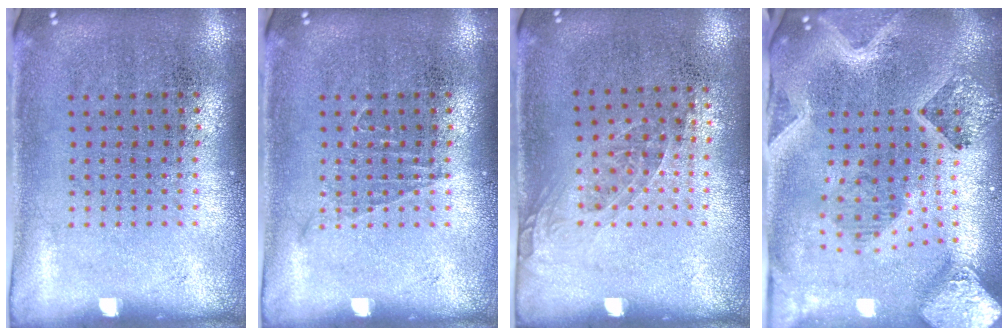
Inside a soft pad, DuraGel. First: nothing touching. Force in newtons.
{"total": 0.6, "press": 0.6, "slide": 0.1}
{"total": 1.0, "press": 0.7, "slide": 0.7}
{"total": 4.2, "press": 3.2, "slide": 2.6}